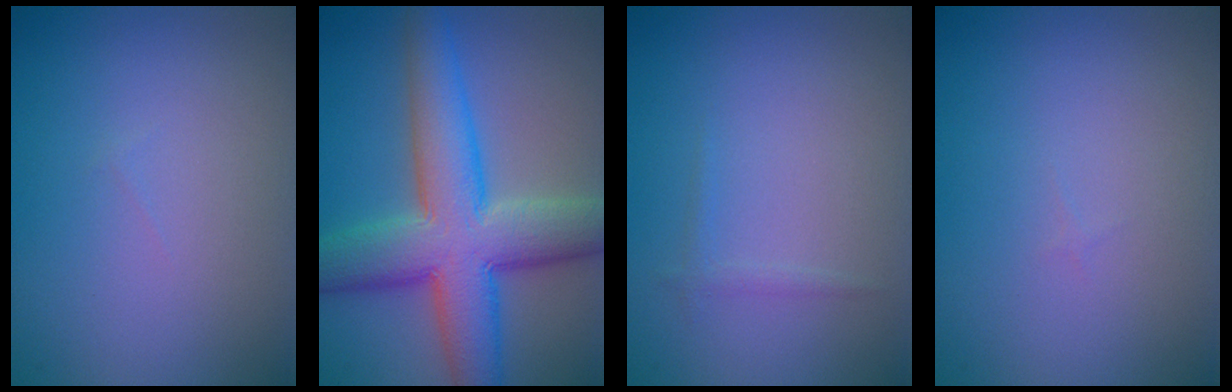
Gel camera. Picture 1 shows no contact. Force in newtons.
{"total": 10.2, "press": 10.2, "slide": 0.2}
{"total": 0.6, "press": 0.6, "slide": 0.0}
{"total": 0.0}